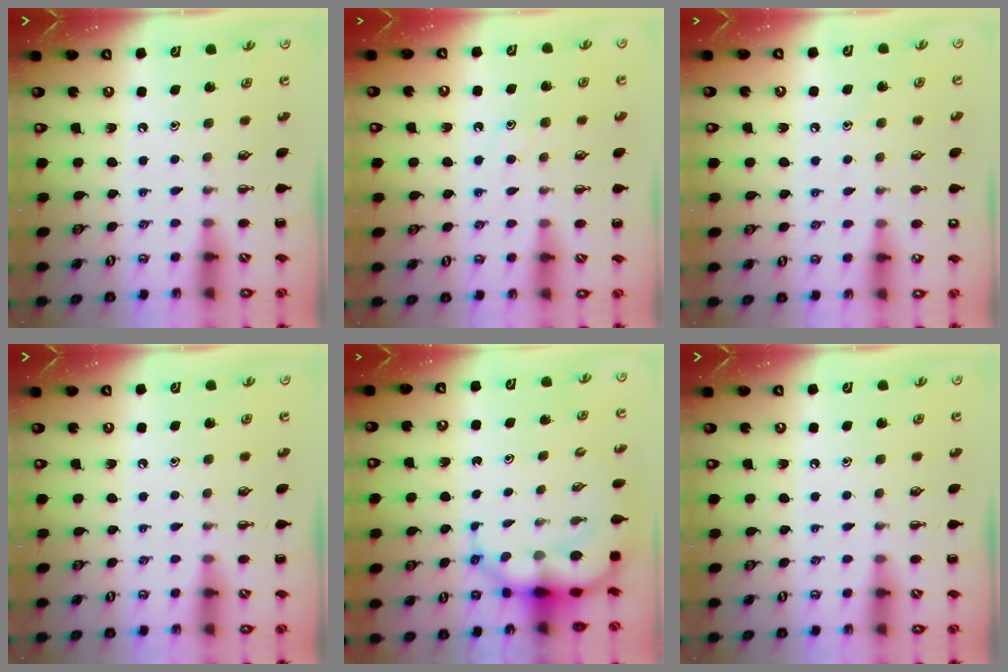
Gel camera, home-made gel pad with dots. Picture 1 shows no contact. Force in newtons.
{"total": 7.7, "press": 7.6, "slide": 1.1}
{"total": 5.7, "press": 5.4, "slide": 1.6}
{"total": 0.0}
{"total": 7.4, "press": 7.0, "slide": 2.2}
{"total": 0.0}